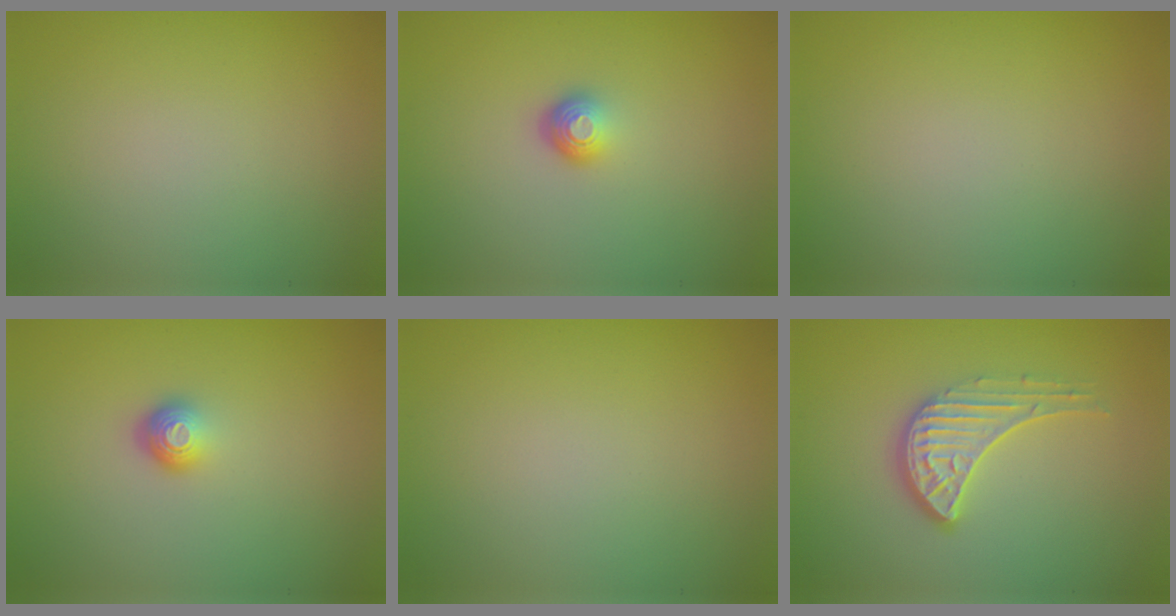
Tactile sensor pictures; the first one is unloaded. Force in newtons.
{"total": 1.8, "press": 1.1, "slide": 1.5}
{"total": 0.0}
{"total": 1.8, "press": 1.2, "slide": 1.3}
{"total": 0.0}
{"total": 3.3, "press": 2.9, "slide": 1.6}